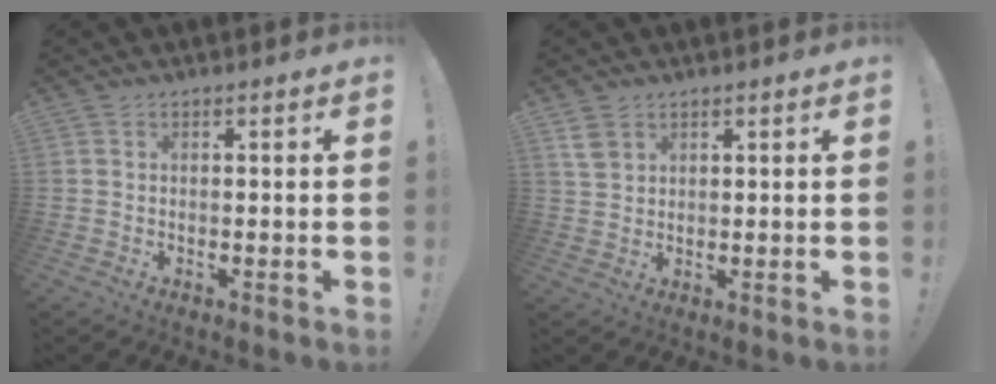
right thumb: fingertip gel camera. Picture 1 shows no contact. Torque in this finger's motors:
{"motor_torque": [0.33, 0.88, 0.12, -0.25, 0.00]}